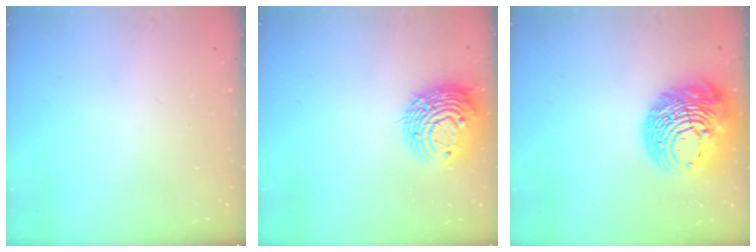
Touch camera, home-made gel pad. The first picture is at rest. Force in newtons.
{"total": 12.2, "press": 12.1, "slide": 1.0}
{"total": 18.4, "press": 18.2, "slide": 2.1}